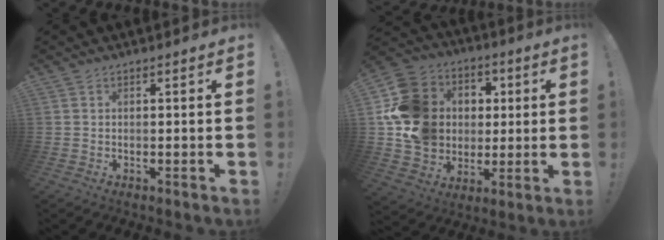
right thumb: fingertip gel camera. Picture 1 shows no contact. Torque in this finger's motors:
{"motor_torque": [2.18, 2.82, 1.43, -0.19, 0.12]}